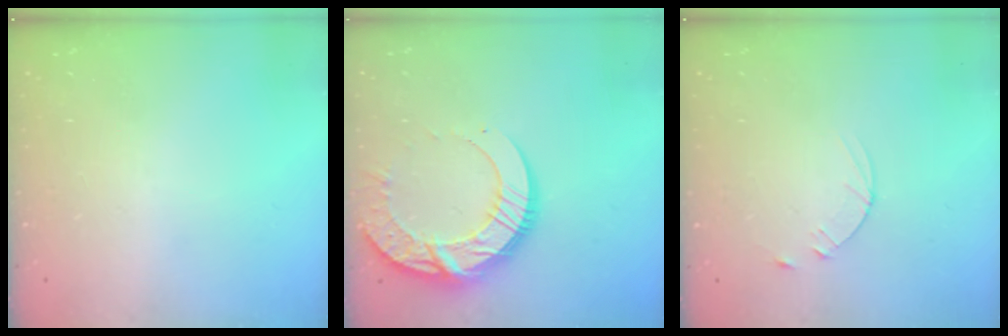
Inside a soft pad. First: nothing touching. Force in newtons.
{"total": 17.2, "press": 17.1, "slide": 1.6}
{"total": 3.6, "press": 3.6, "slide": 0.5}